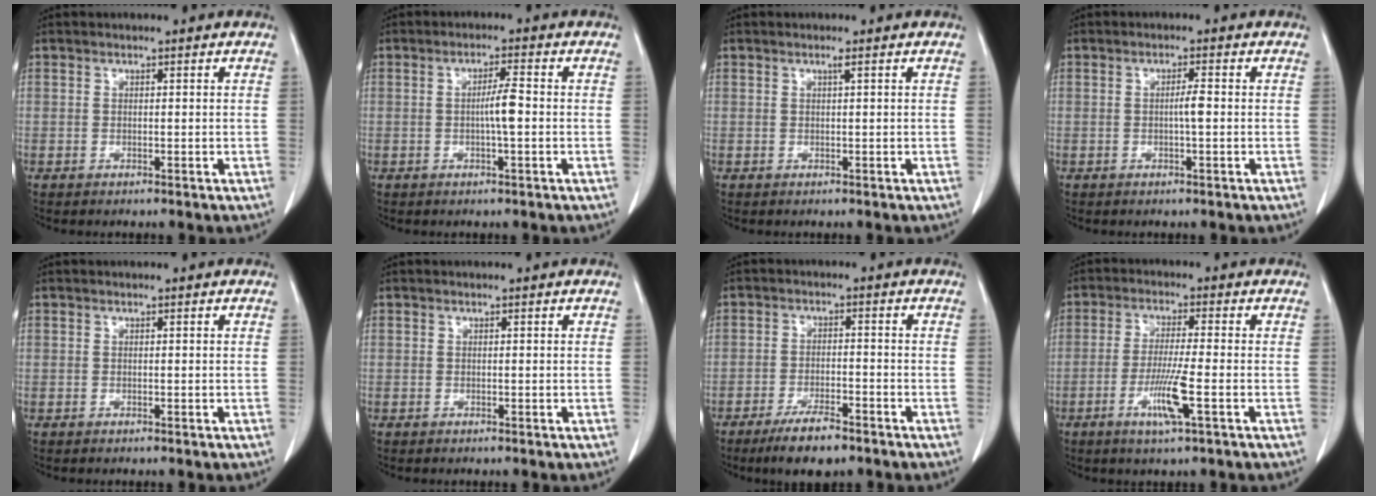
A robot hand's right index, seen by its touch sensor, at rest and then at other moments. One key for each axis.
{"total": 3.6, "fx": -0.4, "fy": 0.0, "fz": 3.6, "tx": -0.062, "ty": 0.000, "tz": -0.007}
{"total": 0.6, "fx": 0.3, "fy": -0.1, "fz": 0.5, "tx": -0.013, "ty": 0.000, "tz": 0.008}
{"total": 2.0, "fx": -0.2, "fy": 0.0, "fz": 2.0, "tx": -0.034, "ty": 0.001, "tz": -0.002}
{"total": 0.0}
{"total": 0.0}
{"total": 6.7, "fx": -4.9, "fy": 1.5, "fz": 4.4, "tx": -0.078, "ty": -0.009, "tz": -0.079}
{"total": 6.8, "fx": -2.6, "fy": -0.2, "fz": 6.3, "tx": -0.120, "ty": -0.014, "tz": -0.049}